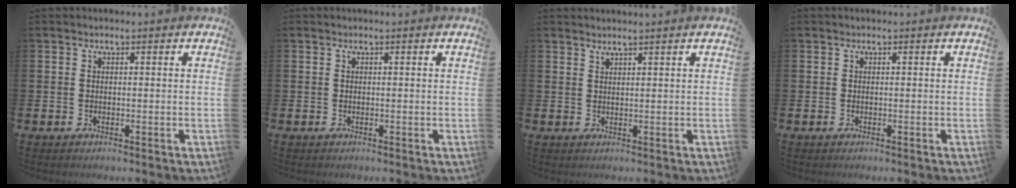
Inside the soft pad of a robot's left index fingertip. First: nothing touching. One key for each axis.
{"total": 0.0}
{"total": 1.3, "fx": 1.3, "fy": -0.3, "fz": 0.0, "tx": -0.003, "ty": -0.002, "tz": 0.026}
{"total": 0.0}